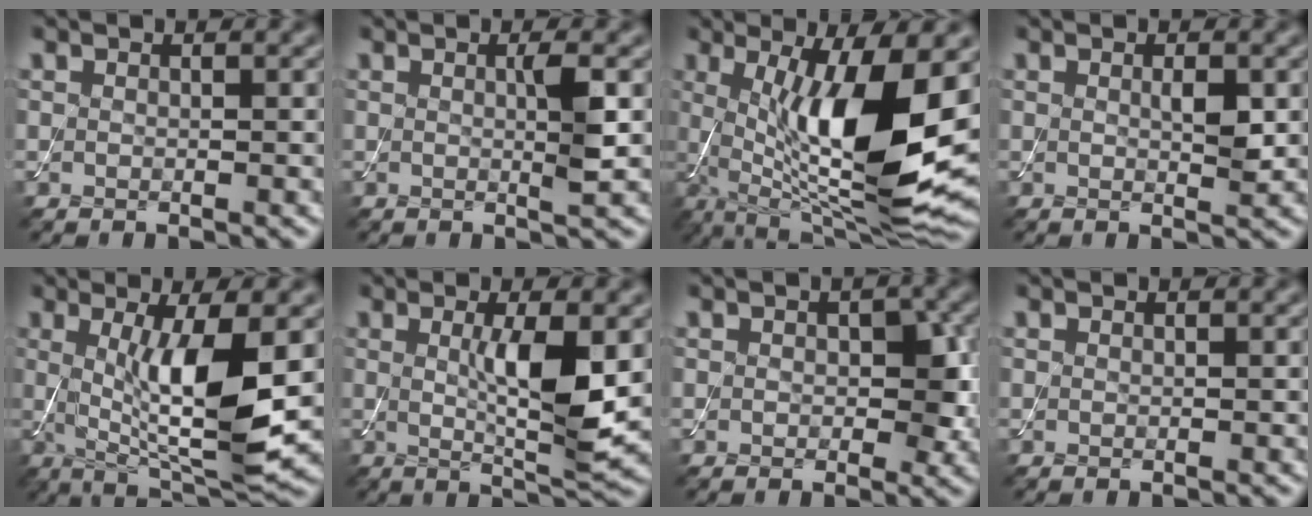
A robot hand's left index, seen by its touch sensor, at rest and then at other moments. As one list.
[{"total": 2.4, "force": [0.1, 0.2, 2.4], "torque": [-0.042, -0.002, 0.000]}, {"total": 12.8, "force": [0.7, 3.5, 12.3], "torque": [-0.199, -0.016, 0.018]}, {"total": 1.7, "force": [0.3, 0.5, 1.6], "torque": [-0.029, -0.003, 0.007]}, {"total": 8.9, "force": [0.4, 2.2, 8.7], "torque": [-0.142, -0.017, 0.018]}, {"total": 5.8, "force": [0.6, 1.1, 5.7], "torque": [-0.099, -0.011, 0.013]}, {"total": 3.2, "force": [0.1, 2.0, 2.6], "torque": [-0.036, -0.002, 0.000]}, {"total": 0.0}]